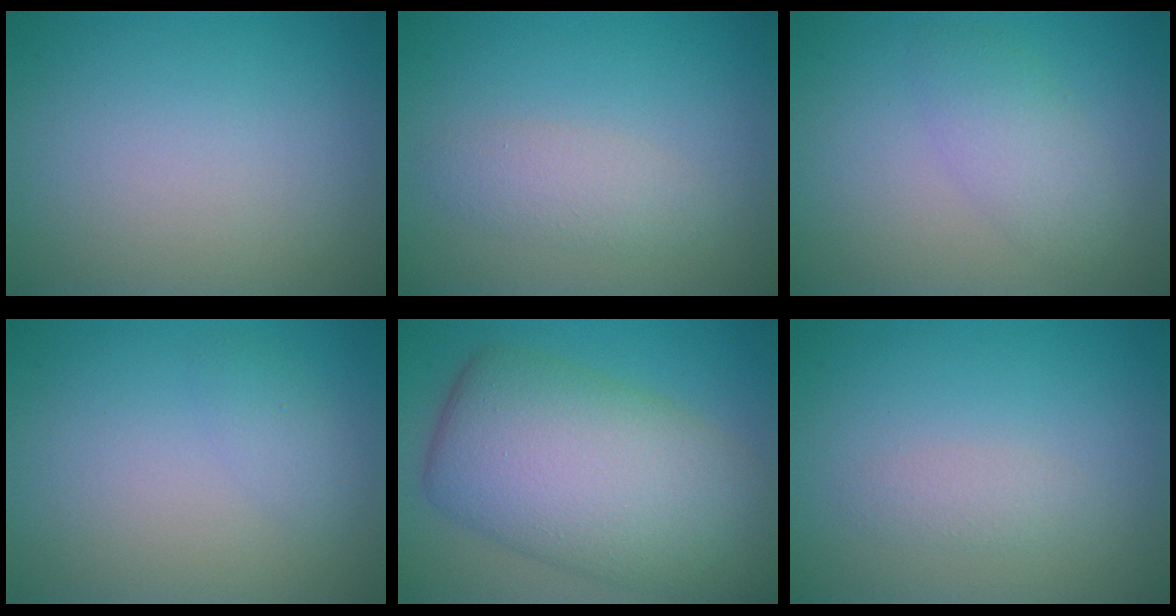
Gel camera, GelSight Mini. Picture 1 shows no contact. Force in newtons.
{"total": 2.2, "press": 2.2, "slide": 0.1}
{"total": 2.9, "press": 2.9, "slide": 0.2}
{"total": 1.2, "press": 1.2, "slide": 0.1}
{"total": 12.2, "press": 12.2, "slide": 0.4}
{"total": 1.3, "press": 1.3, "slide": 0.1}